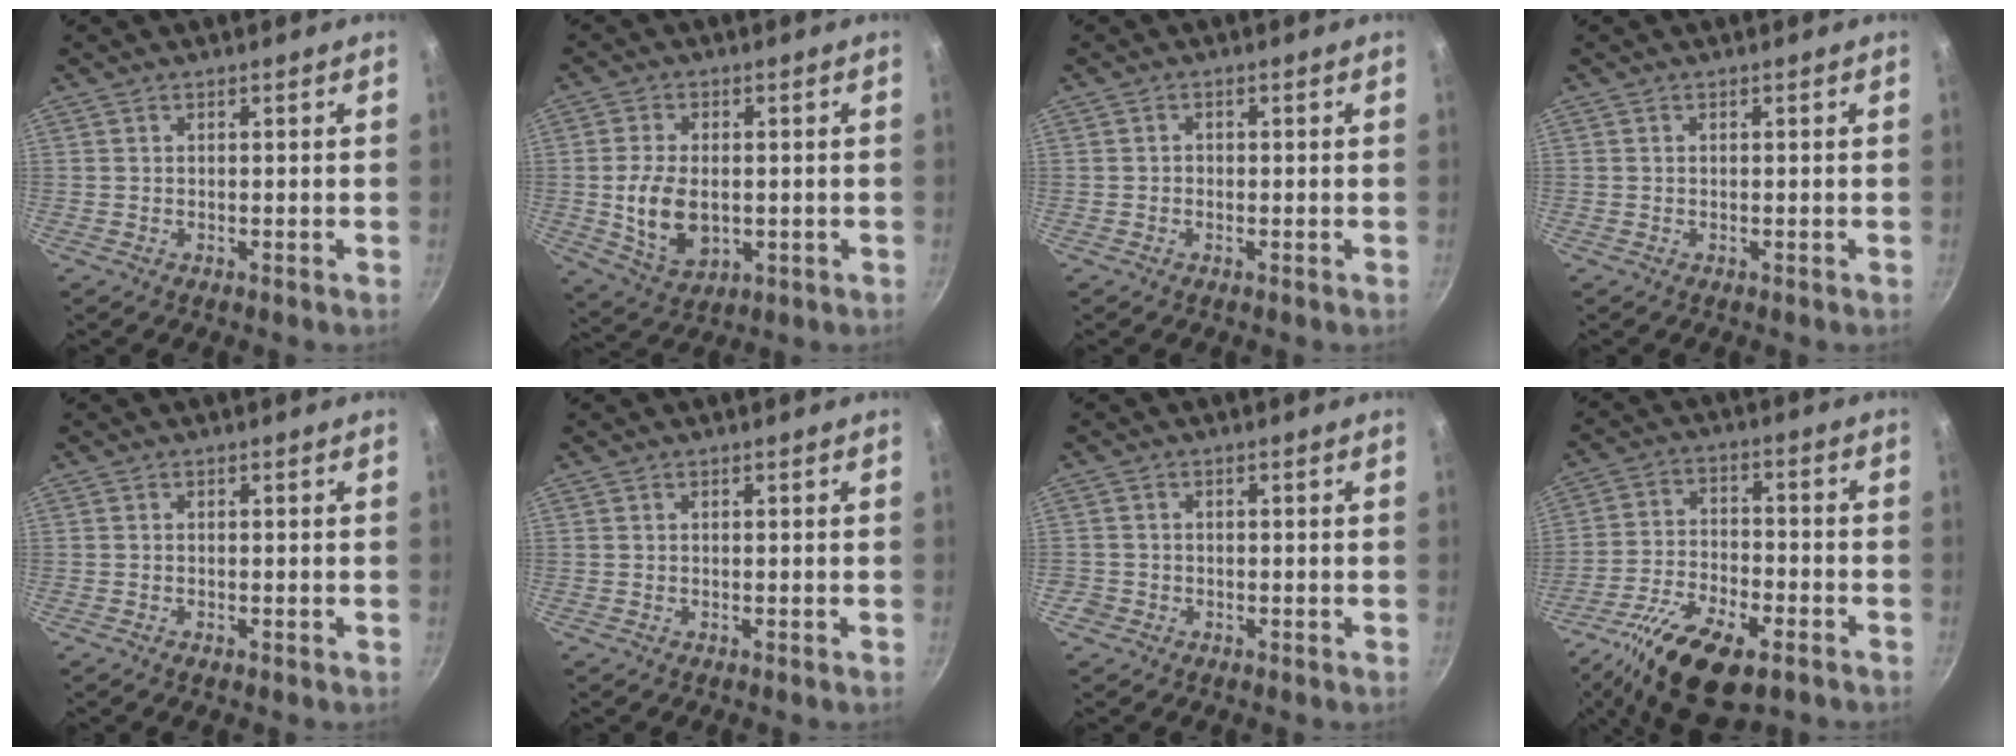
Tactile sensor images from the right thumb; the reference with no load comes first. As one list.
[{"total": 10.3, "force": [-0.5, 6.5, 7.9], "torque": [-0.141, -0.004, 0.003]}, {"total": 0.9, "force": [-0.2, 0.8, 0.3], "torque": [-0.004, 0.003, -0.005]}, {"total": 0.0}, {"total": 0.6, "force": [-0.4, 0.4, 0.4], "torque": [-0.006, 0.000, -0.008]}, {"total": 0.0}, {"total": 1.9, "force": [-0.9, 1.7, 0.3], "torque": [-0.001, 0.009, -0.013]}, {"total": 17.0, "force": [-9.5, 7.6, 11.8], "torque": [-0.205, 0.029, -0.168]}]